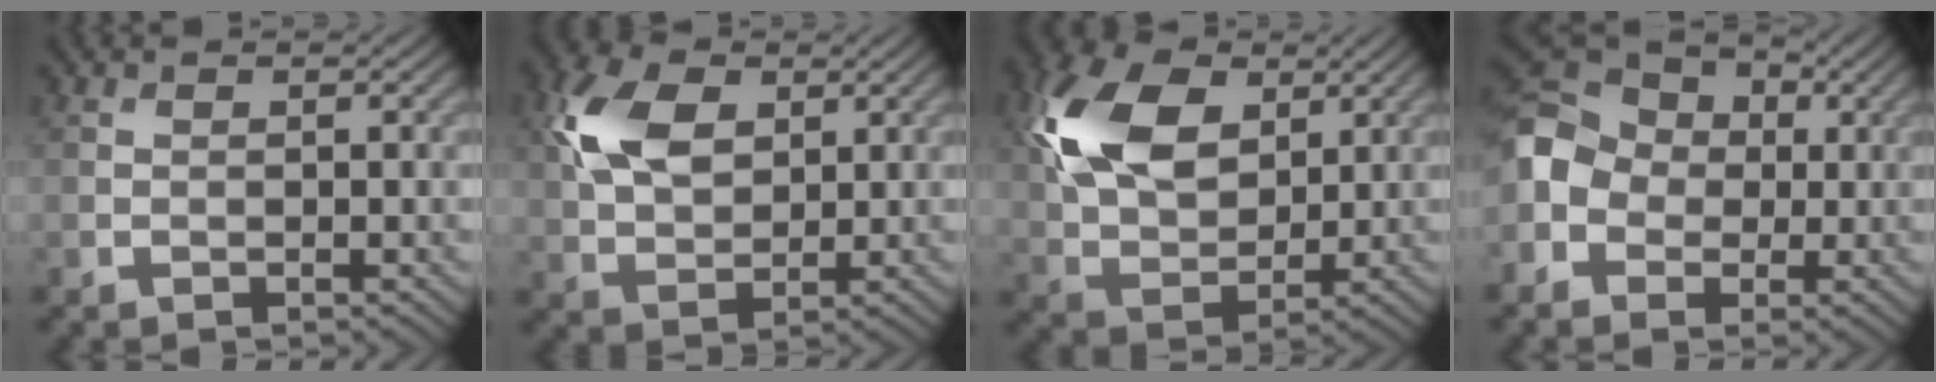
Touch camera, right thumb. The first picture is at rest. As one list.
[{"total": 8.2, "force": [2.6, 5.2, 5.8], "torque": [-0.142, 0.011, 0.047]}, {"total": 12.1, "force": [3.9, 7.7, 8.4], "torque": [-0.209, 0.019, 0.069]}, {"total": 8.2, "force": [-0.7, 6.8, 4.6], "torque": [-0.125, 0.008, -0.034]}]